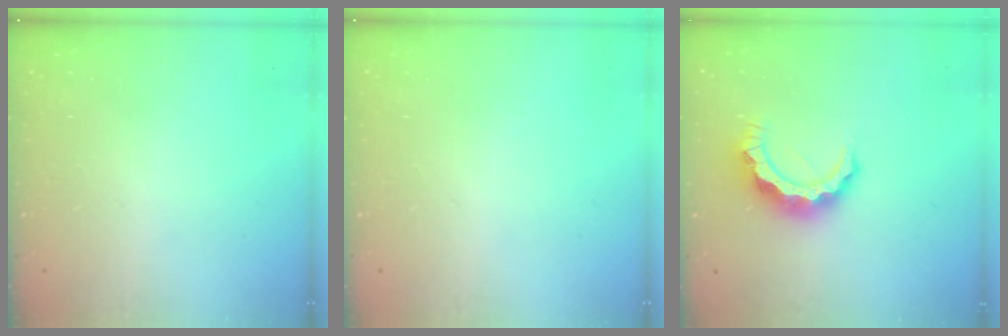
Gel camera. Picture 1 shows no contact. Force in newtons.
{"total": 0.0}
{"total": 9.0, "press": 8.9, "slide": 0.8}